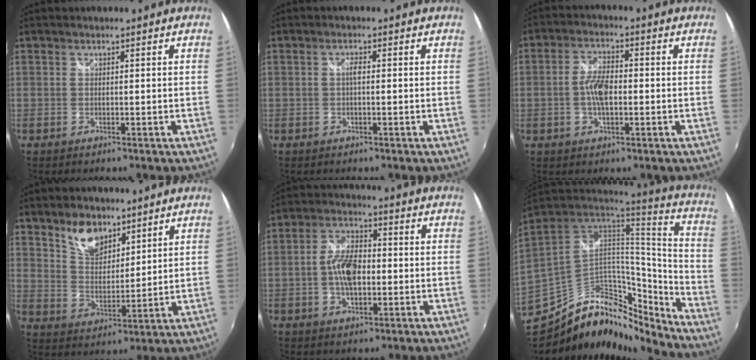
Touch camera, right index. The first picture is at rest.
{"total": 1.3, "force": [-0.1, 0.4, 1.2], "torque": [-0.023, 0.004, -0.005]}
{"total": 5.9, "force": [-0.9, 2.7, 5.1], "torque": [-0.100, 0.006, -0.017]}
{"total": 8.4, "force": [5.8, 4.3, 4.2], "torque": [-0.066, 0.007, 0.111]}
{"total": 8.2, "force": [-1.1, 4.4, 6.9], "torque": [-0.131, 0.010, -0.021]}
{"total": 23.8, "force": [-17.8, 12.3, 10.0], "torque": [-0.215, 0.039, -0.294]}